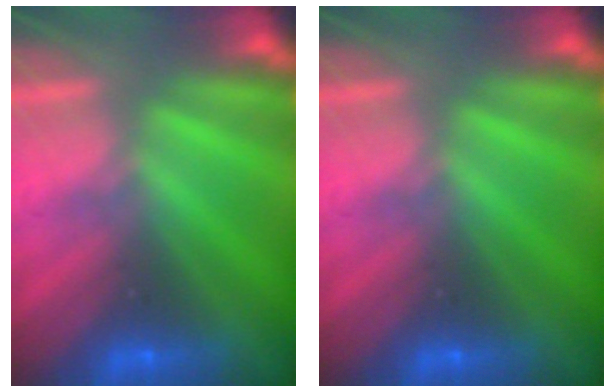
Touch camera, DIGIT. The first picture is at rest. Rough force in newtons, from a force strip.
{"total": 0.0}